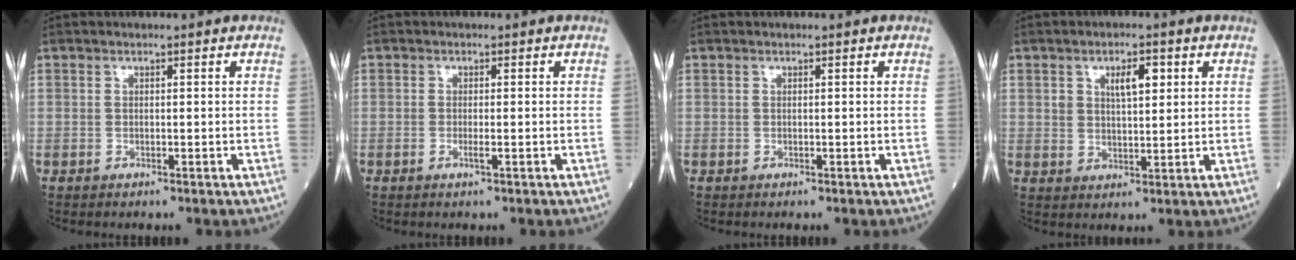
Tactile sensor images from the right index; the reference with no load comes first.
{"total": 1.2, "force": [-0.5, 0.0, 1.2], "torque": [-0.024, -0.003, -0.008]}
{"total": 0.0}
{"total": 4.8, "force": [2.0, 2.0, 3.8], "torque": [-0.064, 0.005, 0.036]}